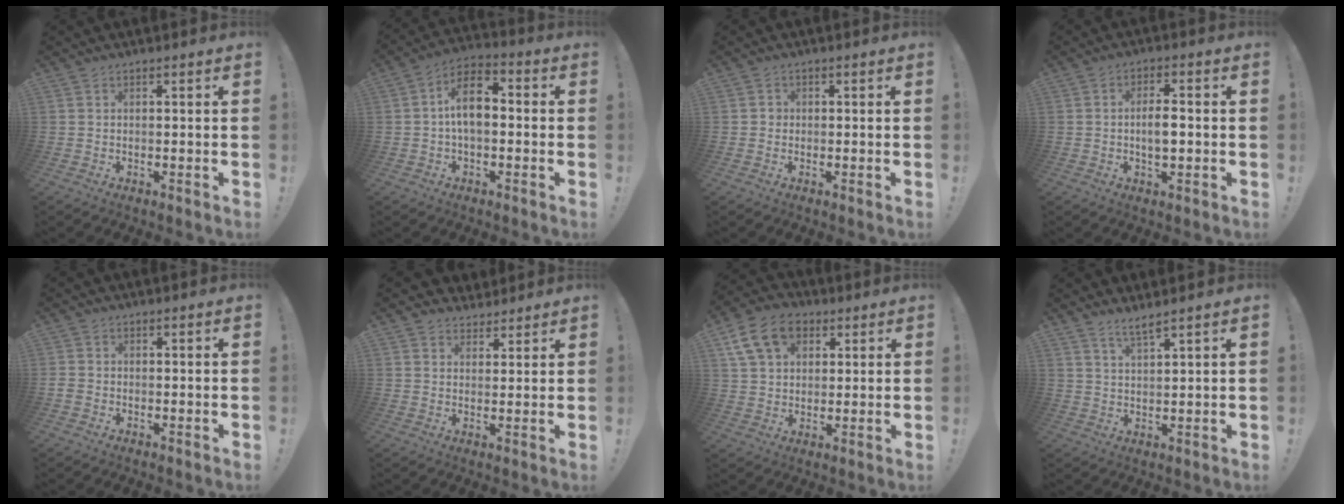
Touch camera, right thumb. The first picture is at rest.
{"total": 10.6, "force": [0.5, 6.1, 8.6], "torque": [-0.151, 0.010, 0.011]}
{"total": 1.4, "force": [-0.4, 1.2, 0.4], "torque": [-0.003, 0.003, -0.008]}
{"total": 5.1, "force": [-0.5, 2.1, 4.6], "torque": [-0.075, 0.002, -0.014]}
{"total": 1.7, "force": [-0.9, 1.3, 0.6], "torque": [-0.007, 0.006, -0.015]}
{"total": 3.7, "force": [2.8, 2.4, 0.3], "torque": [-0.002, -0.018, 0.054]}
{"total": 14.2, "force": [6.1, 10.2, 7.8], "torque": [-0.131, -0.019, 0.120]}
{"total": 4.2, "force": [3.5, 0.2, 2.3], "torque": [-0.045, -0.018, 0.061]}